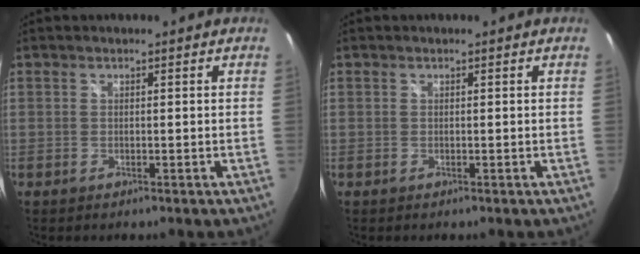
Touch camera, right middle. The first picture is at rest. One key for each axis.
{"total": 0.0}